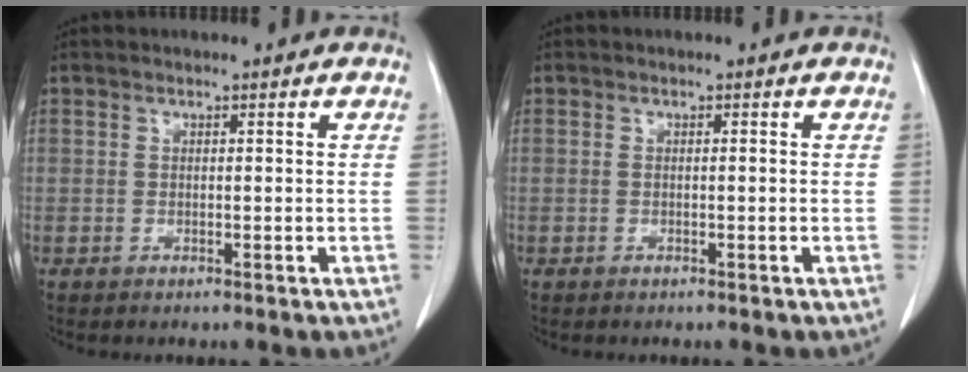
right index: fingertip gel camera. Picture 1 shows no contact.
{"total": 0.0}